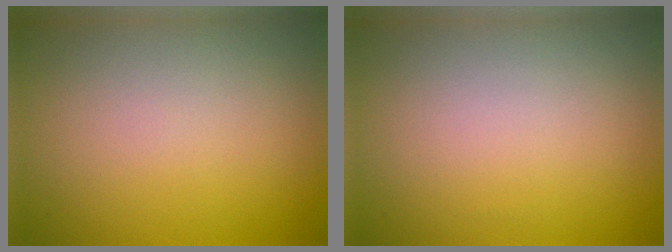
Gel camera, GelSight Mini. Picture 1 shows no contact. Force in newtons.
{"total": 0.0}